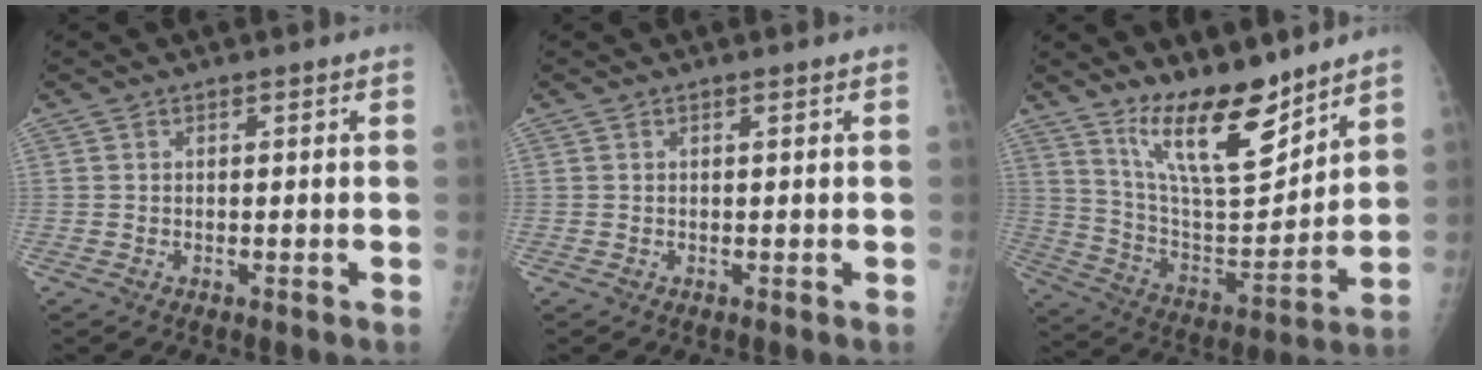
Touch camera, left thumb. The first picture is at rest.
{"total": 0.0}
{"total": 16.2, "force": [12.1, 4.7, 9.7], "torque": [-0.128, -0.090, 0.223]}